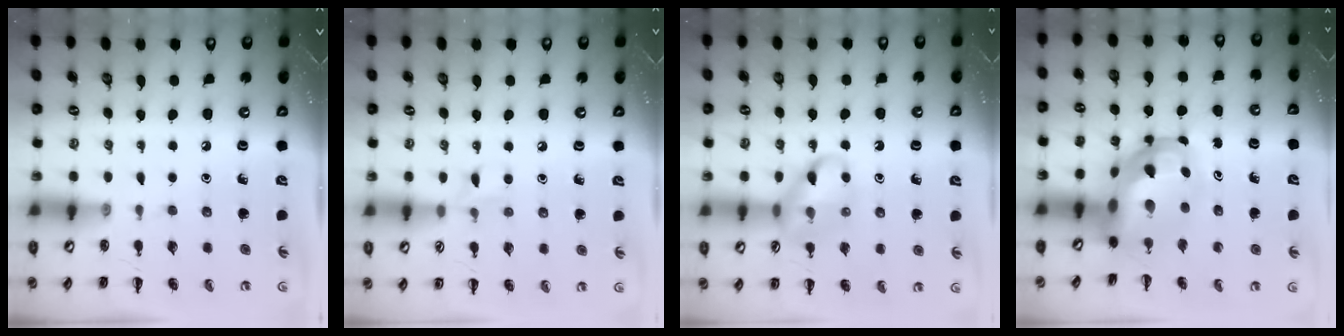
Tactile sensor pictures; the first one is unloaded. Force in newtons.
{"total": 5.0, "press": 4.8, "slide": 1.5}
{"total": 13.2, "press": 13.2, "slide": 1.4}
{"total": 7.0, "press": 6.7, "slide": 1.8}